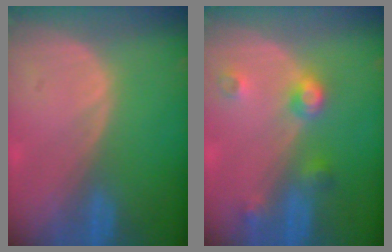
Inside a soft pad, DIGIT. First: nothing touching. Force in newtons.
{"total": 4.4, "press": 3.9, "slide": 2.1}